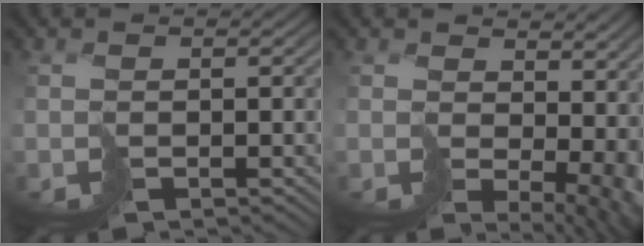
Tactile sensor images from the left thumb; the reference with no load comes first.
{"total": 9.7, "force": [1.4, 5.8, 7.7], "torque": [-0.109, -0.028, 0.055]}